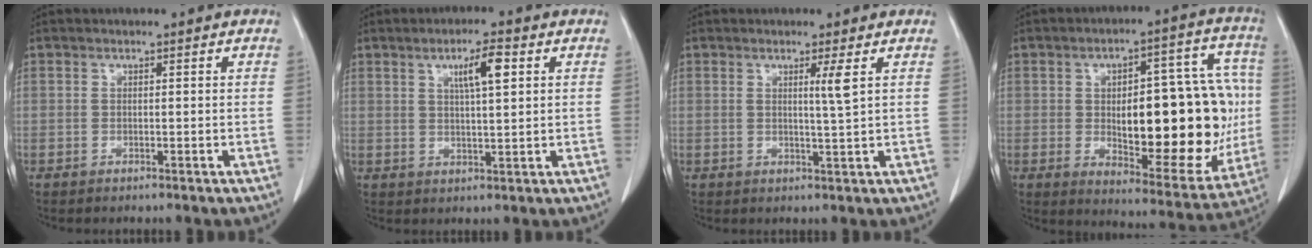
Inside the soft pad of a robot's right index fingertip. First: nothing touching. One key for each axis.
{"total": 5.4, "fx": 2.1, "fy": 0.5, "fz": 4.9, "tx": -0.083, "ty": 0.003, "tz": 0.037}
{"total": 2.6, "fx": 1.0, "fy": -0.7, "fz": 2.3, "tx": -0.040, "ty": -0.009, "tz": 0.019}
{"total": 22.9, "fx": -0.9, "fy": 8.2, "fz": 21.4, "tx": -0.261, "ty": 0.019, "tz": 0.007}